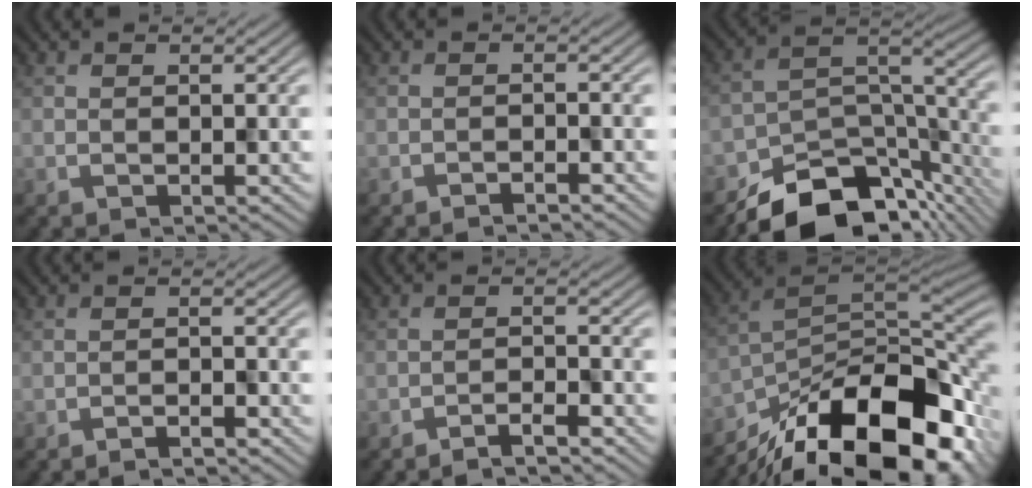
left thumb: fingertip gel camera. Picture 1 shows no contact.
{"total": 1.2, "force": [-1.1, 0.1, 0.5], "torque": [-0.007, 0.003, -0.024]}
{"total": 12.5, "force": [-9.7, 5.4, 5.8], "torque": [-0.095, -0.012, -0.162]}
{"total": 1.6, "force": [-1.5, 0.1, 0.6], "torque": [-0.010, 0.004, -0.030]}
{"total": 2.8, "force": [-2.4, 0.2, 1.3], "torque": [-0.022, 0.006, -0.048]}
{"total": 18.0, "force": [-11.6, 7.6, 11.4], "torque": [-0.207, -0.033, -0.190]}